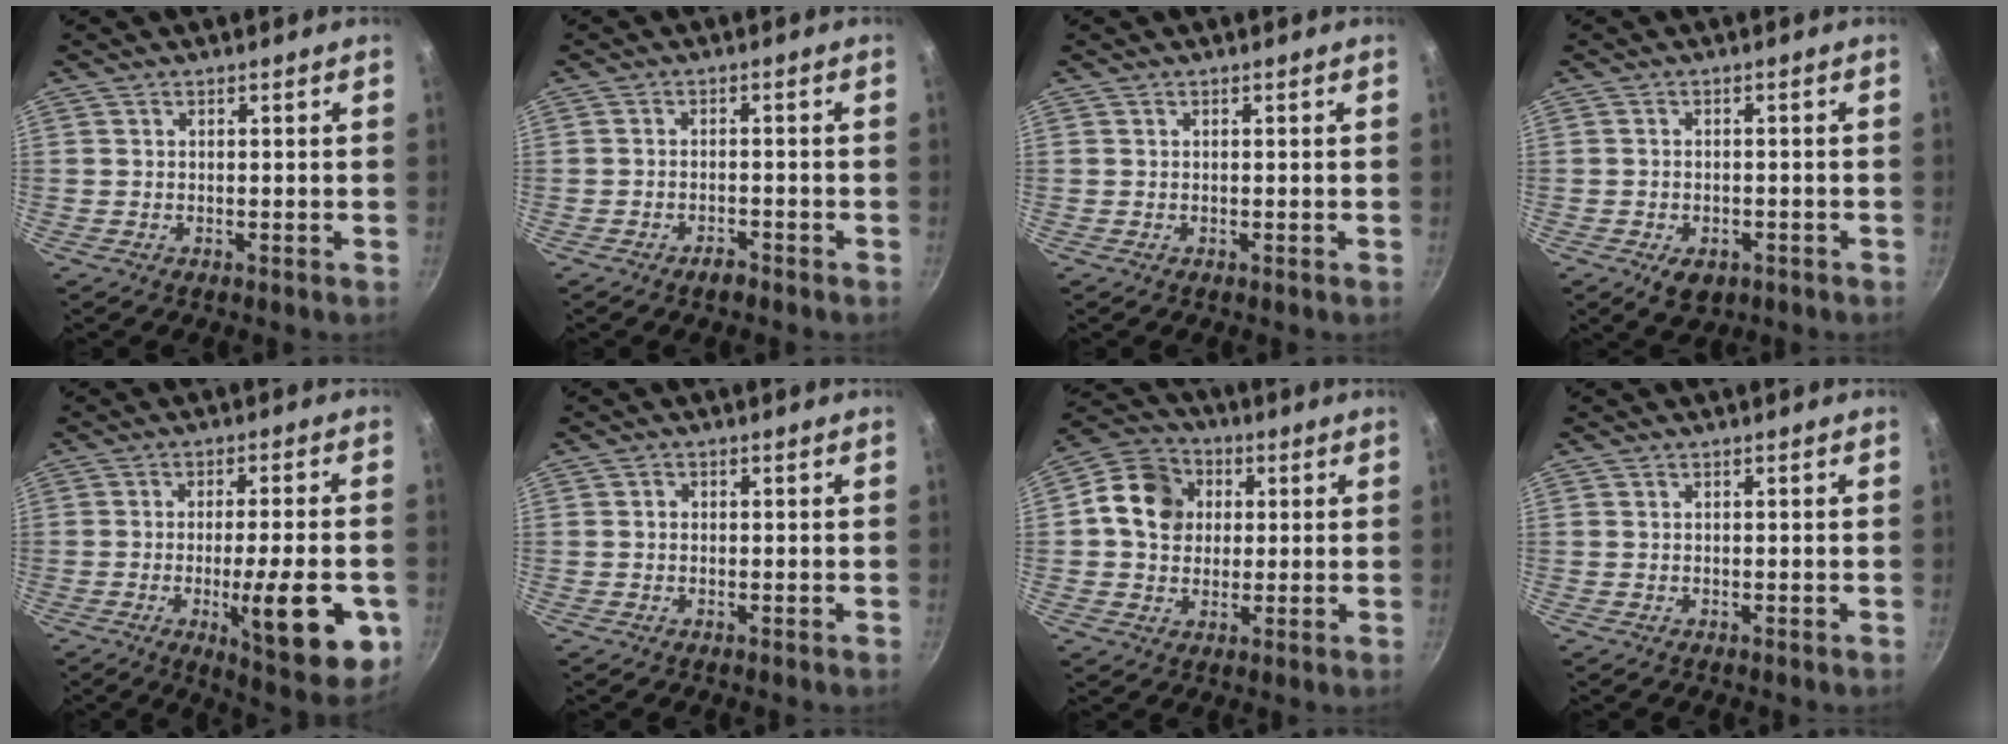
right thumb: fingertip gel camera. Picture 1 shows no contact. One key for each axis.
{"total": 2.3, "fx": -1.9, "fy": 0.8, "fz": 1.1, "tx": -0.018, "ty": 0.018, "tz": -0.027}
{"total": 0.0}
{"total": 4.9, "fx": -2.2, "fy": 3.2, "fz": 3.0, "tx": -0.039, "ty": 0.010, "tz": -0.025}
{"total": 16.8, "fx": -4.6, "fy": 4.3, "fz": 15.6, "tx": -0.194, "ty": 0.002, "tz": -0.059}
{"total": 0.9, "fx": 0.0, "fy": 0.8, "fz": 0.4, "tx": -0.005, "ty": 0.005, "tz": -0.001}
{"total": 11.5, "fx": 2.0, "fy": 9.7, "fz": 5.8, "tx": -0.076, "ty": 0.010, "tz": 0.015}
{"total": 0.0}